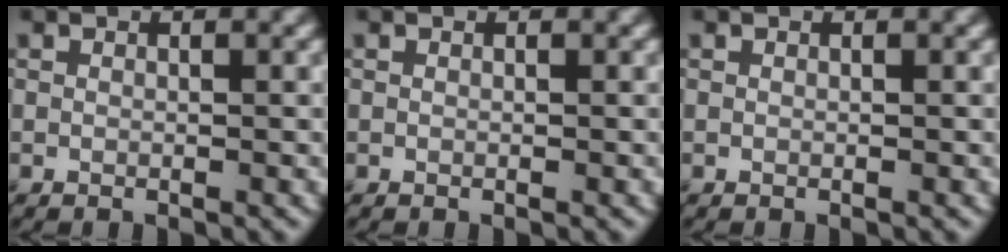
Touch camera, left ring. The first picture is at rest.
{"total": 0.0}
{"total": 0.0}